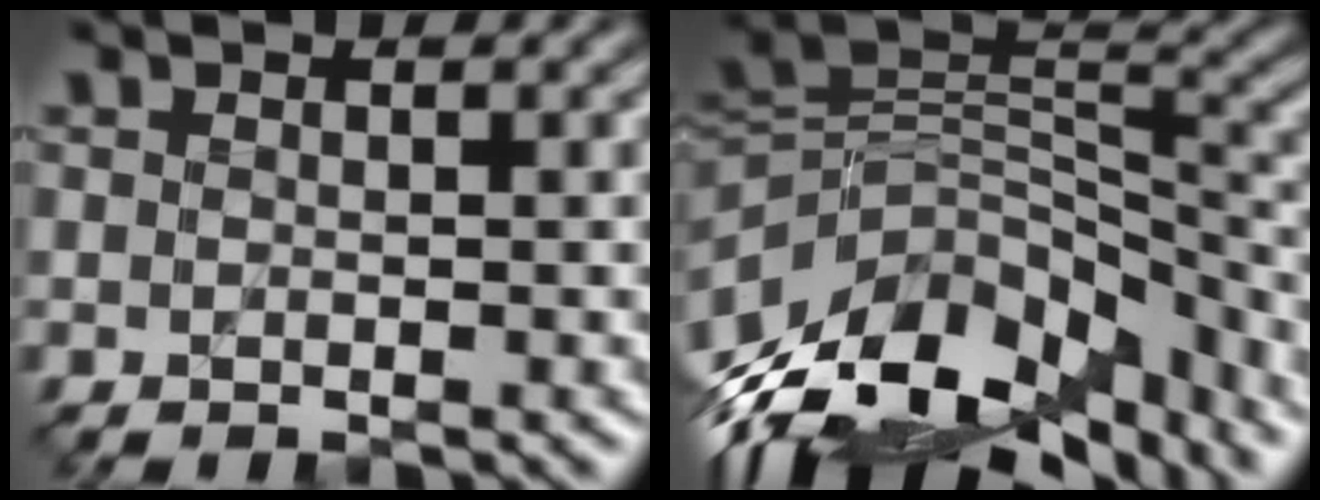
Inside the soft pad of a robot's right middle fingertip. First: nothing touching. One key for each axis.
{"total": 11.8, "fx": -5.9, "fy": 7.1, "fz": 7.4, "tx": -0.193, "ty": 0.008, "tz": -0.085}